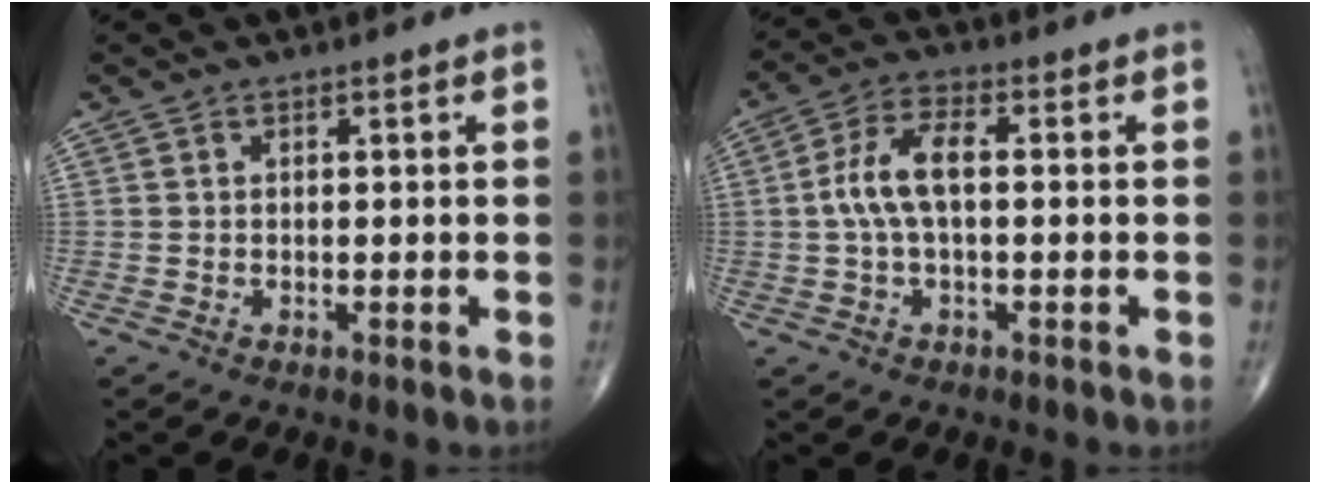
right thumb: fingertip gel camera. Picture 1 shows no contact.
{"total": 7.8, "force": [0.1, 3.4, 7.0], "torque": [-0.152, 0.024, -0.002]}